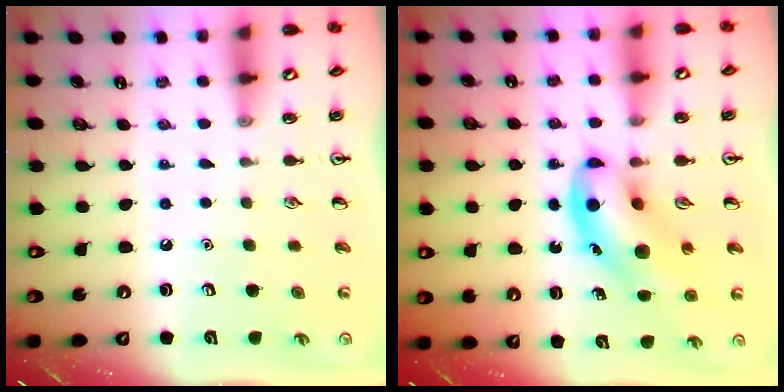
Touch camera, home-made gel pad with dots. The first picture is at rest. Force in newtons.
{"total": 10.9, "press": 10.4, "slide": 3.1}